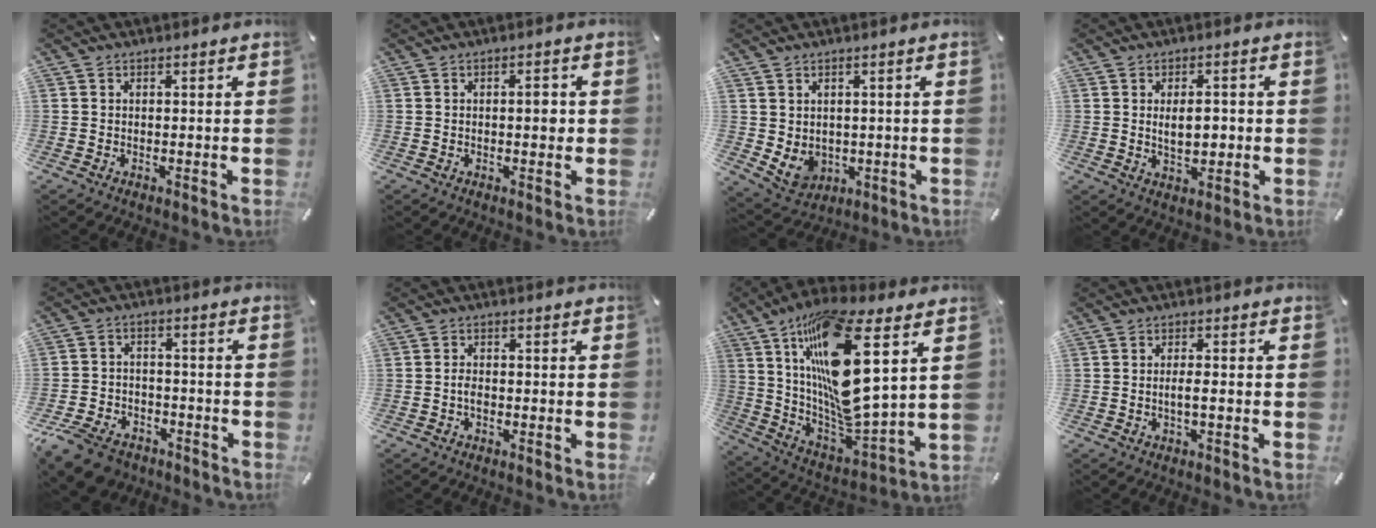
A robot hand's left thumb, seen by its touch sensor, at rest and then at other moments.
{"total": 1.3, "force": [-0.2, 0.6, 1.1], "torque": [-0.022, 0.004, -0.006]}
{"total": 5.2, "force": [1.1, 4.7, 1.8], "torque": [-0.045, -0.015, 0.020]}
{"total": 5.8, "force": [0.1, 3.3, 4.8], "torque": [-0.068, -0.001, -0.003]}
{"total": 9.5, "force": [-6.8, 5.6, 3.6], "torque": [-0.078, 0.036, -0.127]}
{"total": 1.9, "force": [-0.8, 1.1, 1.4], "torque": [-0.028, 0.006, -0.016]}
{"total": 22.1, "force": [9.6, 5.6, 19.0], "torque": [-0.395, -0.072, 0.149]}
{"total": 2.6, "force": [-0.6, 0.5, 2.5], "torque": [-0.047, 0.001, -0.012]}